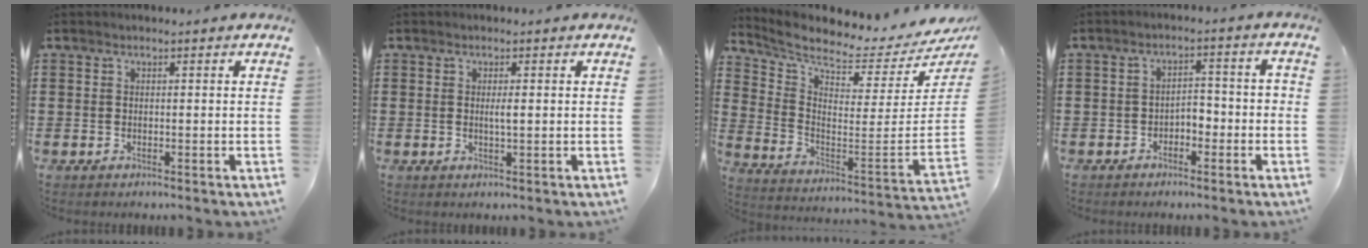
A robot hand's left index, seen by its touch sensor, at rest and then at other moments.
{"total": 1.6, "force": [0.1, 0.1, 1.6], "torque": [-0.030, -0.002, 0.002]}
{"total": 4.7, "force": [4.1, 0.4, 2.2], "torque": [-0.061, -0.067, 0.061]}
{"total": 2.8, "force": [-2.3, 1.3, 1.1], "torque": [-0.024, 0.006, -0.051]}